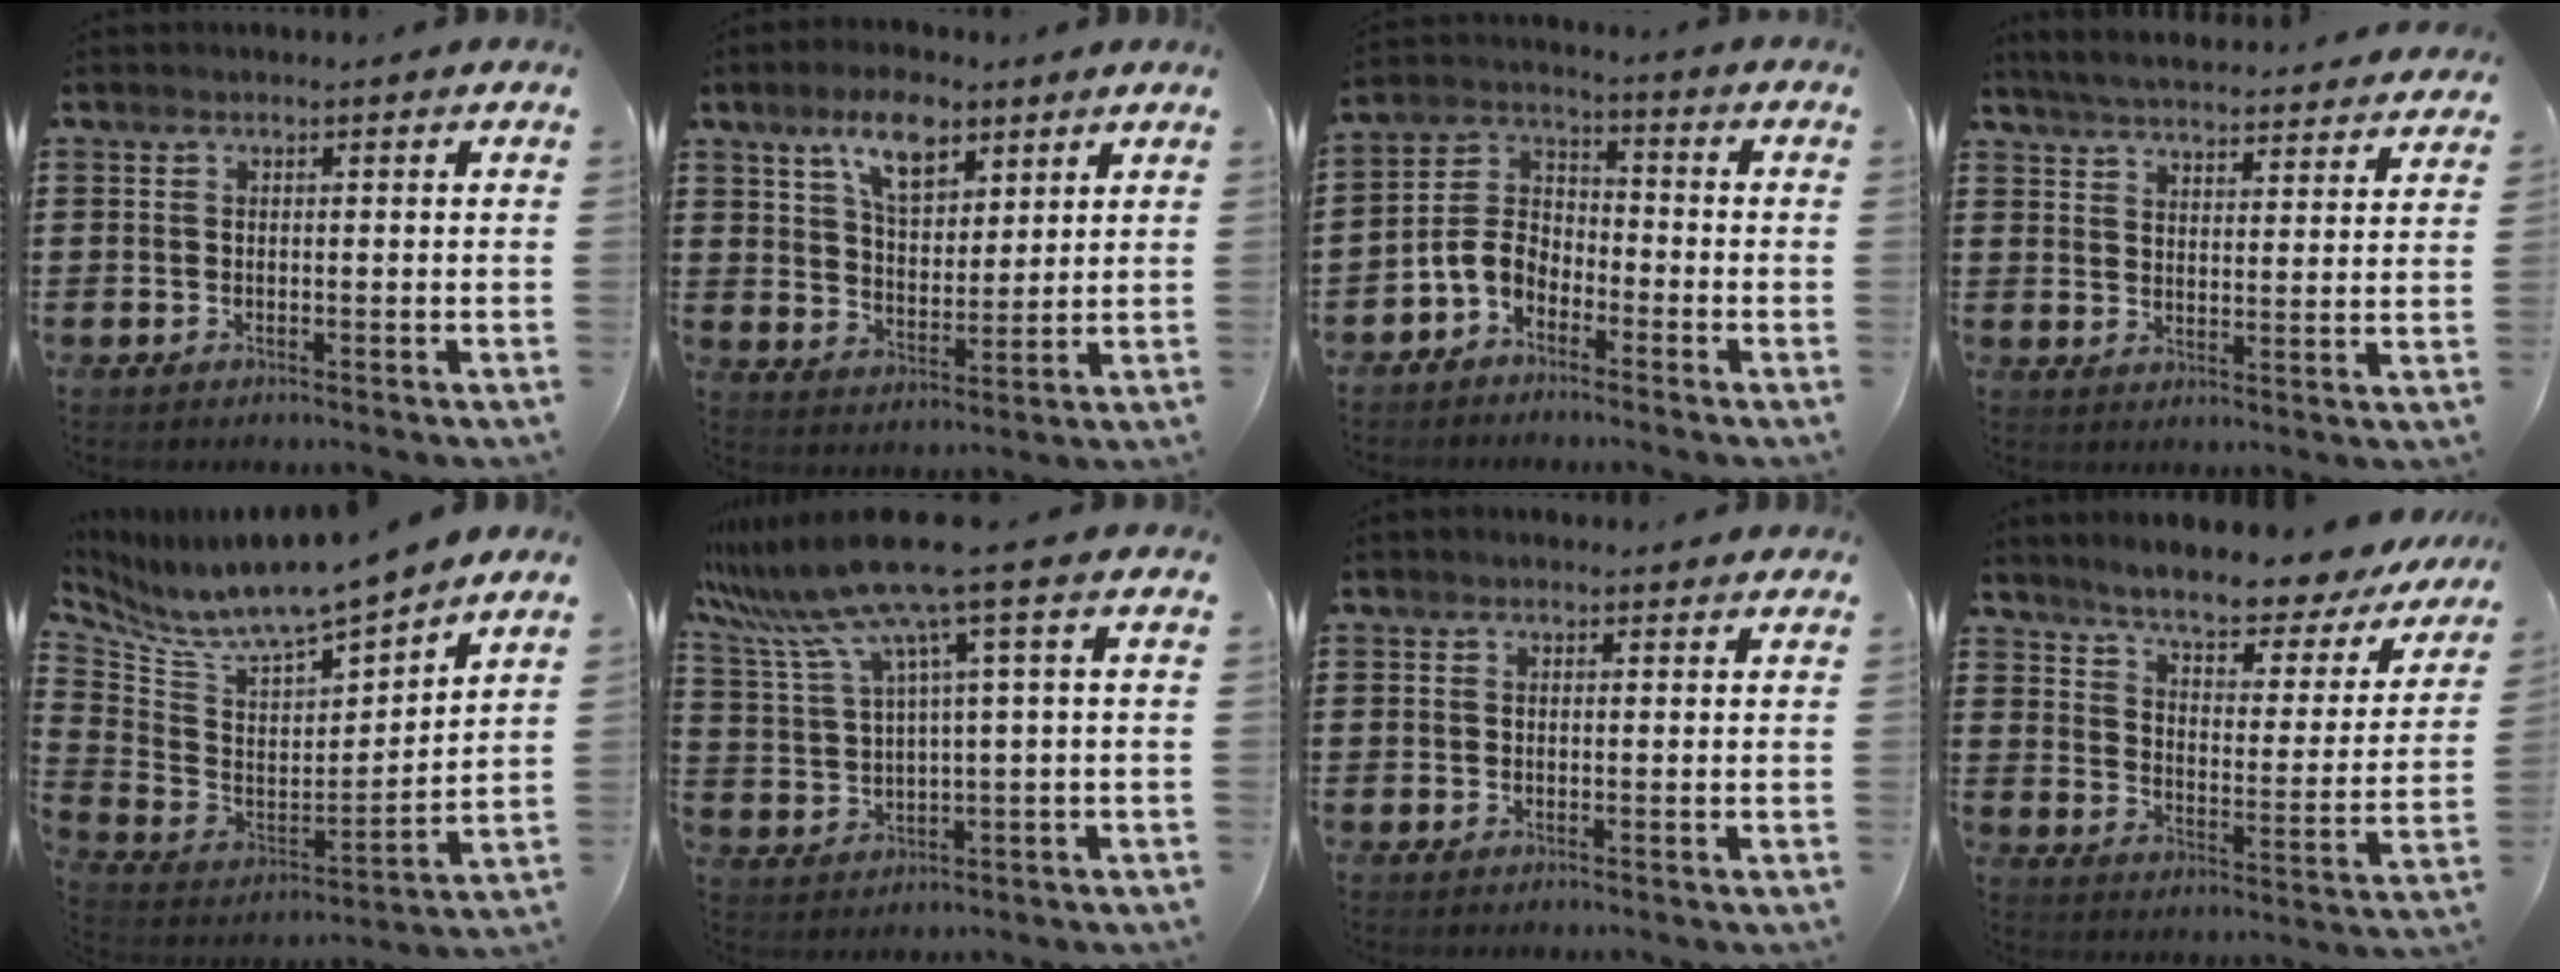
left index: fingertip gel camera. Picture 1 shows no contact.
{"total": 8.9, "force": [5.9, 3.7, 5.5], "torque": [-0.102, -0.006, 0.103]}
{"total": 5.1, "force": [-3.4, 3.0, 2.4], "torque": [-0.076, -0.001, -0.078]}
{"total": 5.2, "force": [5.1, -0.3, 0.9], "torque": [-0.041, -0.033, 0.088]}
{"total": 8.5, "force": [7.9, 0.4, 3.0], "torque": [-0.098, -0.068, 0.134]}
{"total": 10.1, "force": [6.4, -0.2, 7.9], "torque": [-0.196, -0.034, 0.101]}
{"total": 0.7, "force": [0.6, 0.0, 0.2], "torque": [-0.006, -0.001, 0.013]}
{"total": 7.2, "force": [6.3, 0.7, 3.4], "torque": [-0.085, -0.040, 0.102]}